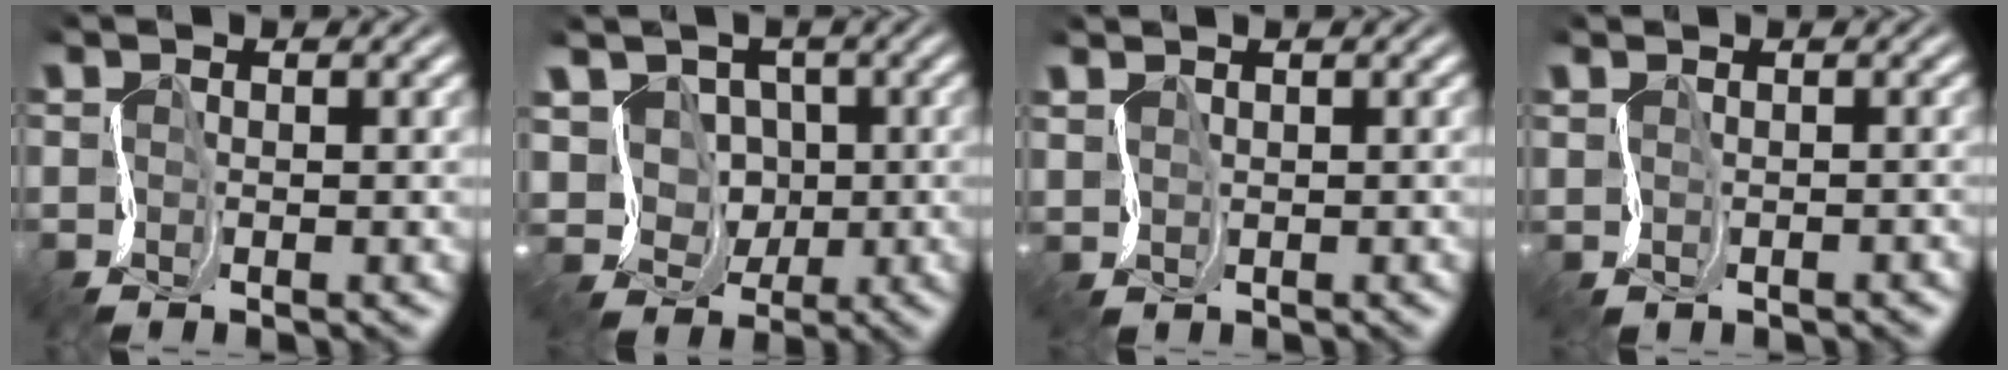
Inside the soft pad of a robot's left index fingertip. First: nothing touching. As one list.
[{"total": 5.5, "force": [0.7, 5.0, 2.1], "torque": [-0.025, 0.014, 0.001]}, {"total": 1.7, "force": [1.4, 0.9, 0.1], "torque": [-0.001, 0.010, 0.023]}, {"total": 0.5, "force": [0.1, 0.4, -0.4], "torque": [0.006, -0.002, 0.007]}]